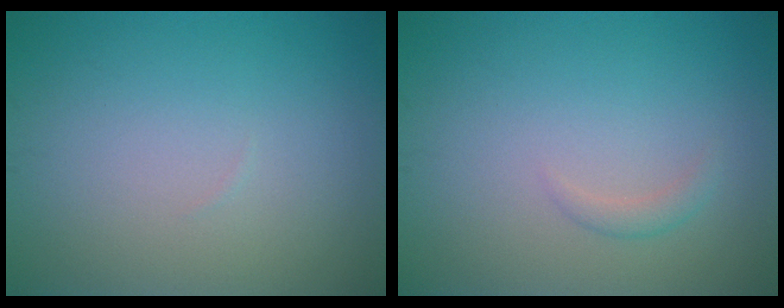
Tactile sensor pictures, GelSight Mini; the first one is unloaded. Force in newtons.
{"total": 1.0, "press": 1.0, "slide": 0.0}